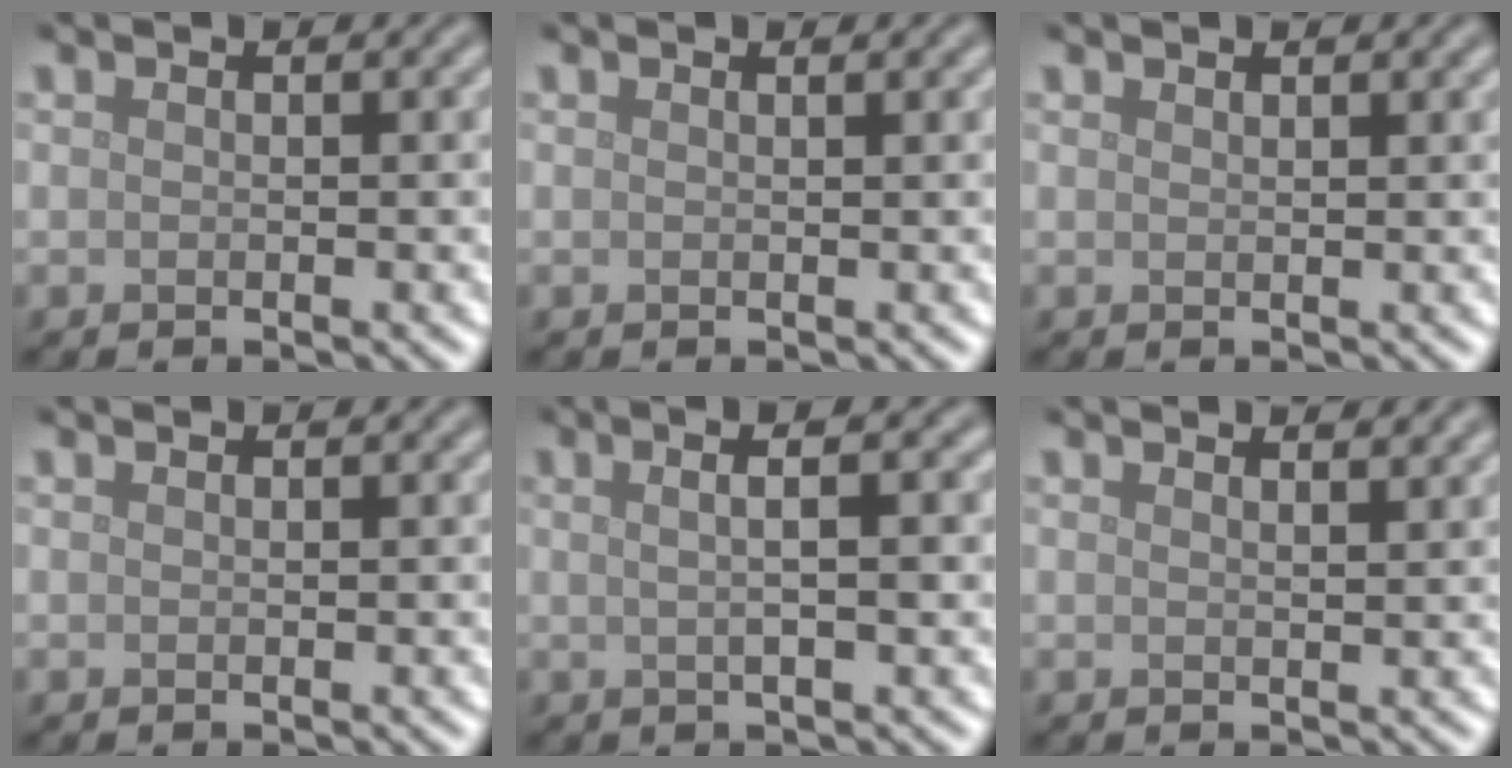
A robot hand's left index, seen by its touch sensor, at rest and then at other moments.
{"total": 0.6, "force": [0.5, 0.1, 0.3], "torque": [-0.002, 0.001, 0.007]}
{"total": 0.7, "force": [0.7, 0.1, 0.1], "torque": [0.001, 0.001, 0.014]}
{"total": 0.0}
{"total": 4.7, "force": [1.3, 1.7, 4.2], "torque": [-0.049, 0.014, 0.000]}
{"total": 2.3, "force": [2.0, 0.7, 1.1], "torque": [-0.001, 0.013, 0.006]}